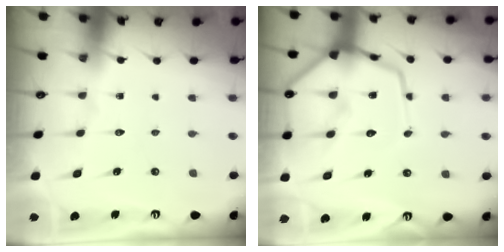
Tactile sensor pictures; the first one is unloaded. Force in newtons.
{"total": 15.1, "press": 15.0, "slide": 1.5}